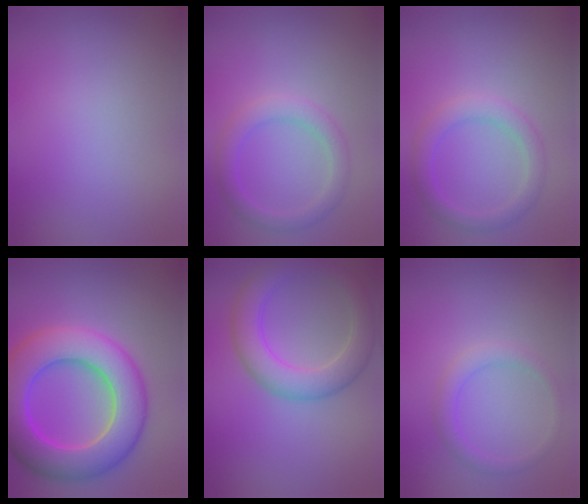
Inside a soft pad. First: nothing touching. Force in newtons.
{"total": 2.8, "press": 2.8, "slide": 0.1}
{"total": 2.8, "press": 2.8, "slide": 0.1}
{"total": 10.7, "press": 10.7, "slide": 0.4}
{"total": 5.2, "press": 5.2, "slide": 0.2}
{"total": 1.8, "press": 1.8, "slide": 0.0}